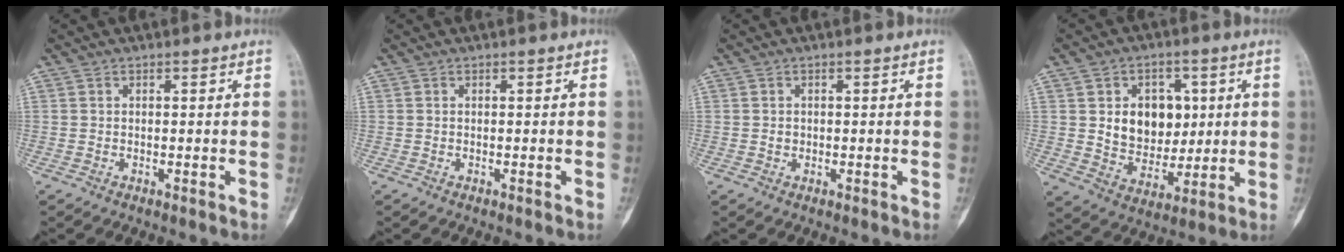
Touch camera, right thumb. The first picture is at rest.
{"total": 0.0}
{"total": 0.8, "force": [-0.1, 0.7, 0.4], "torque": [-0.006, 0.002, 0.000]}
{"total": 12.2, "force": [2.3, 9.2, 7.7], "torque": [-0.064, -0.012, 0.049]}